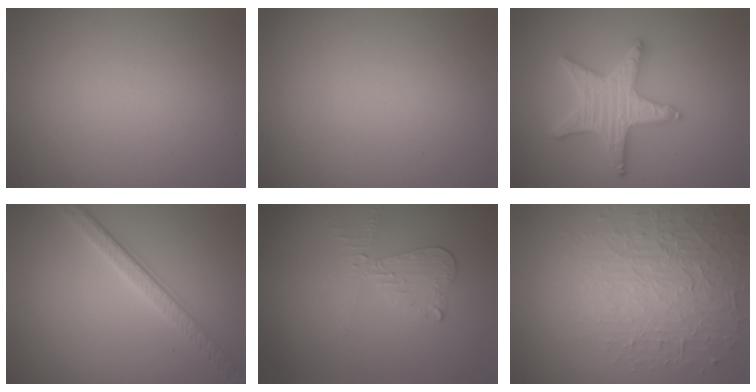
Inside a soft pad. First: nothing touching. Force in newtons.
{"total": 0.0}
{"total": 5.1, "press": 5.0, "slide": 0.9}
{"total": 3.4, "press": 3.0, "slide": 1.7}
{"total": 2.0, "press": 1.9, "slide": 0.7}
{"total": 4.7, "press": 4.1, "slide": 2.2}